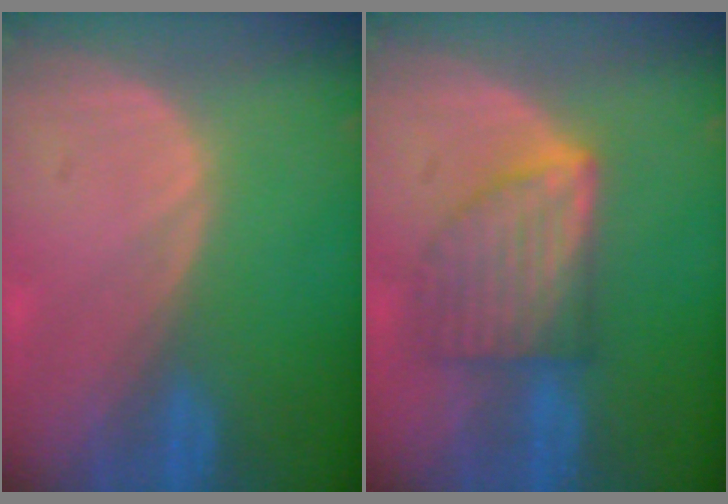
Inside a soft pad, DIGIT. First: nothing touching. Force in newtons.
{"total": 6.8, "press": 6.8, "slide": 0.1}